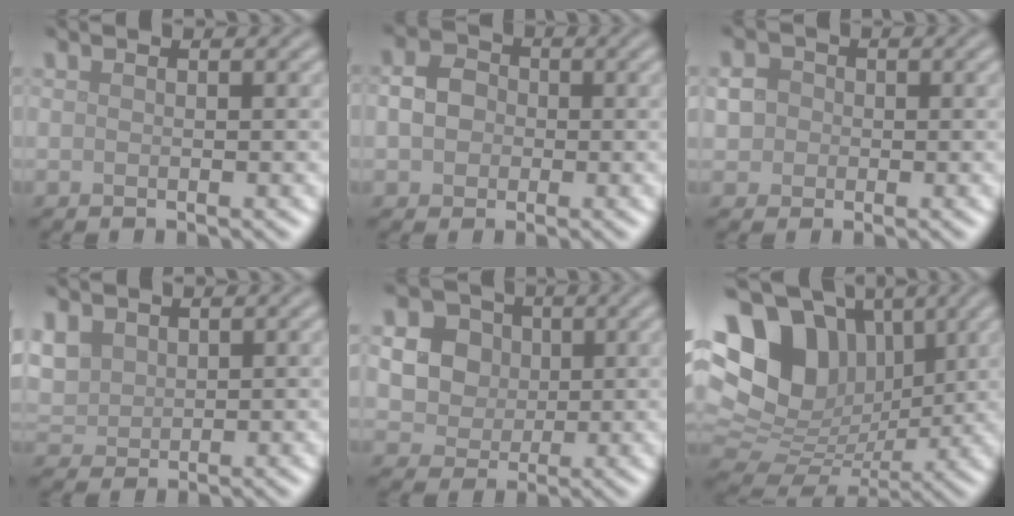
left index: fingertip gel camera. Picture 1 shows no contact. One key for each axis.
{"total": 3.1, "fx": -0.2, "fy": 2.6, "fz": 1.6, "tx": -0.029, "ty": 0.002, "tz": -0.010}
{"total": 3.3, "fx": 0.3, "fy": 3.0, "fz": 1.3, "tx": -0.013, "ty": 0.016, "tz": -0.010}
{"total": 3.1, "fx": 1.7, "fy": 2.3, "fz": 1.4, "tx": -0.044, "ty": 0.004, "tz": 0.036}
{"total": 7.1, "fx": 2.0, "fy": 5.9, "fz": 3.2, "tx": -0.067, "ty": 0.023, "tz": 0.027}
{"total": 13.6, "fx": 4.6, "fy": 9.7, "fz": 8.3, "tx": -0.168, "ty": 0.021, "tz": 0.081}